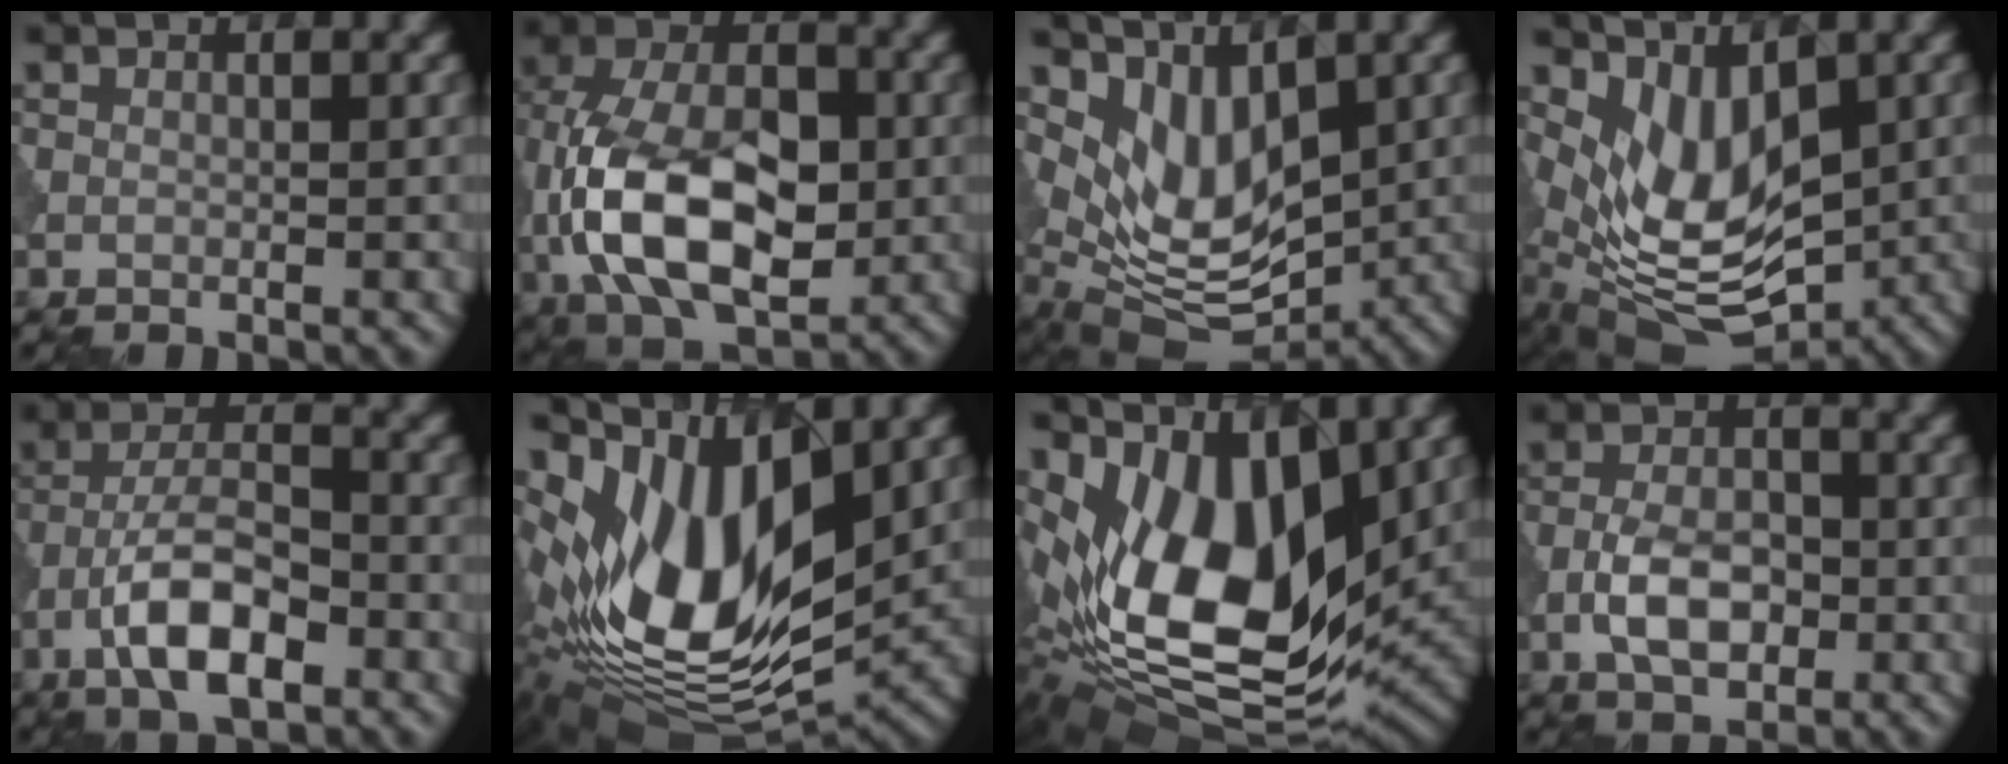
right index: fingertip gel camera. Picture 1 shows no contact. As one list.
[{"total": 13.3, "force": [-2.5, 7.6, 10.6], "torque": [-0.204, 0.005, -0.061]}, {"total": 6.9, "force": [2.3, 3.7, 5.3], "torque": [-0.104, -0.020, 0.050]}, {"total": 7.5, "force": [0.9, 4.5, 6.0], "torque": [-0.114, -0.018, 0.021]}, {"total": 7.5, "force": [-3.6, 2.9, 5.9], "torque": [-0.103, 0.009, -0.071]}, {"total": 13.7, "force": [3.3, 6.7, 11.6], "torque": [-0.230, -0.003, 0.058]}, {"total": 15.0, "force": [2.2, 7.8, 12.7], "torque": [-0.224, -0.014, 0.036]}, {"total": 5.1, "force": [-1.8, 2.8, 3.9], "torque": [-0.070, 0.004, -0.037]}]